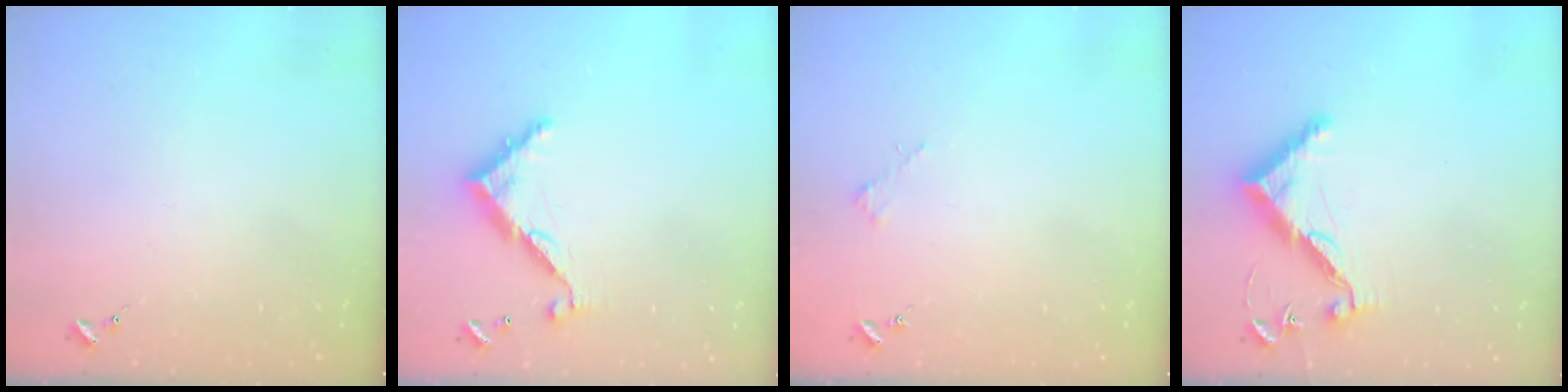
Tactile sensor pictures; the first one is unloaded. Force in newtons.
{"total": 9.2, "press": 9.2, "slide": 0.6}
{"total": 1.8, "press": 1.8, "slide": 0.2}
{"total": 10.2, "press": 10.2, "slide": 0.4}